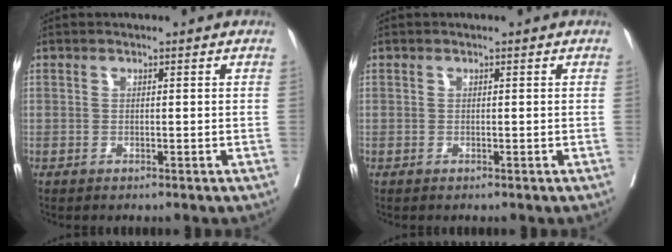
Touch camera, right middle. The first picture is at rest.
{"total": 0.0}